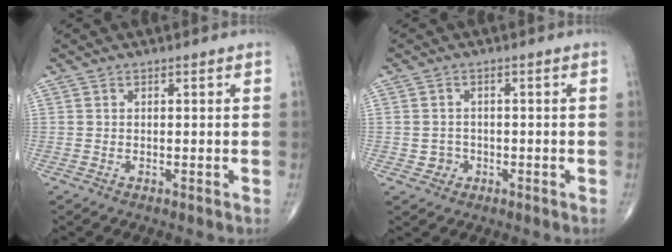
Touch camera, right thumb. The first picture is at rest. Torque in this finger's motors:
{"motor_torque": [-0.21, 0.23, 0.04, 0.09, 0.05]}